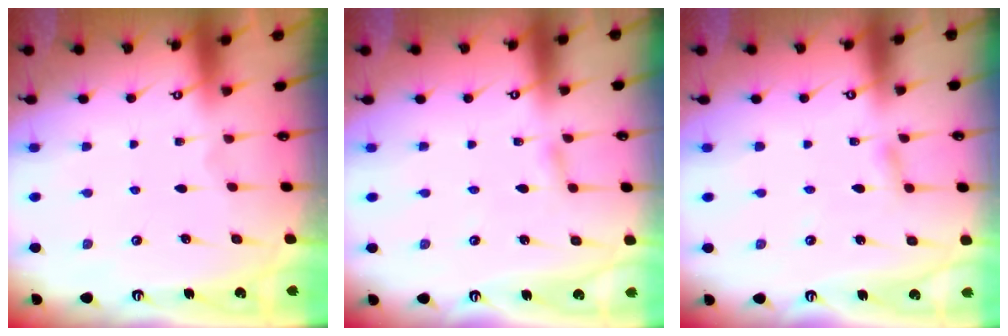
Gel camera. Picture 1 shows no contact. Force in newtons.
{"total": 2.3, "press": 2.2, "slide": 0.2}
{"total": 3.5, "press": 3.5, "slide": 0.3}